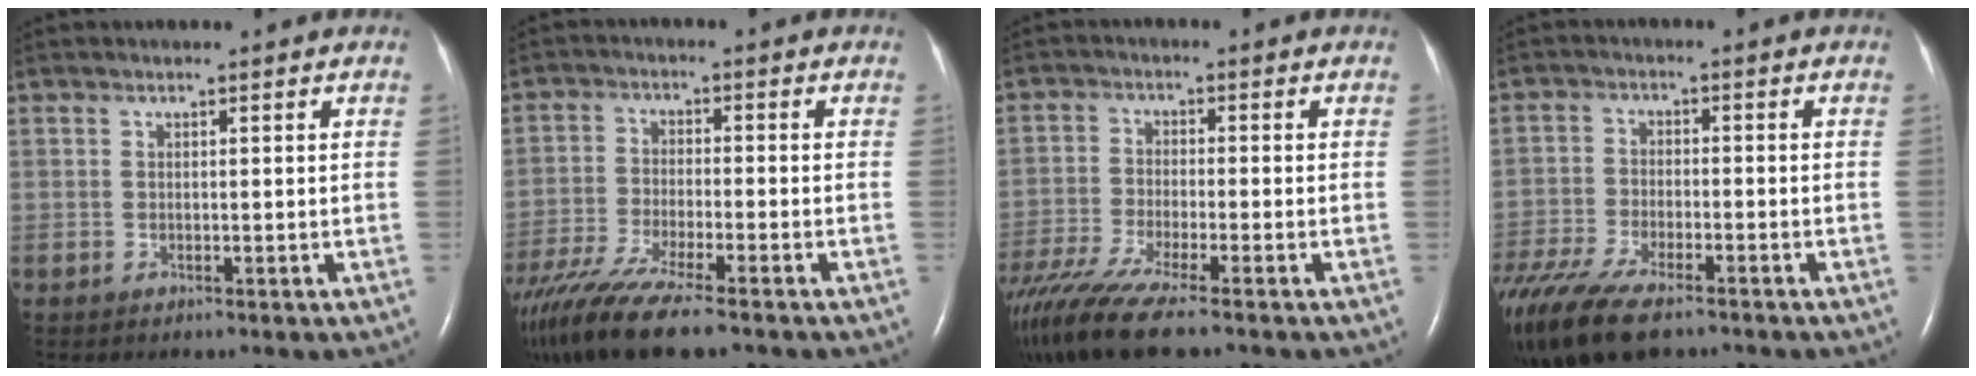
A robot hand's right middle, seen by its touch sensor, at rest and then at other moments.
{"total": 13.5, "force": [-10.5, 1.5, 8.5], "torque": [-0.166, -0.038, -0.181]}
{"total": 11.5, "force": [-8.9, 0.8, 7.2], "torque": [-0.135, -0.030, -0.156]}
{"total": 14.1, "force": [-10.6, 4.2, 8.4], "torque": [-0.180, -0.031, -0.182]}